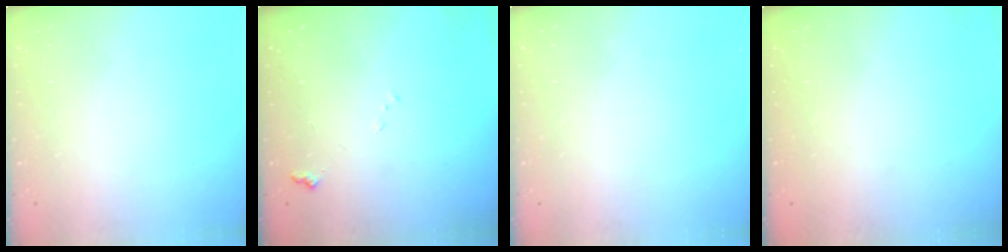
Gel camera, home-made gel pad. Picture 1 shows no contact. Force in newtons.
{"total": 7.3, "press": 7.3, "slide": 0.8}
{"total": 0.0}
{"total": 0.9, "press": 0.9, "slide": 0.1}